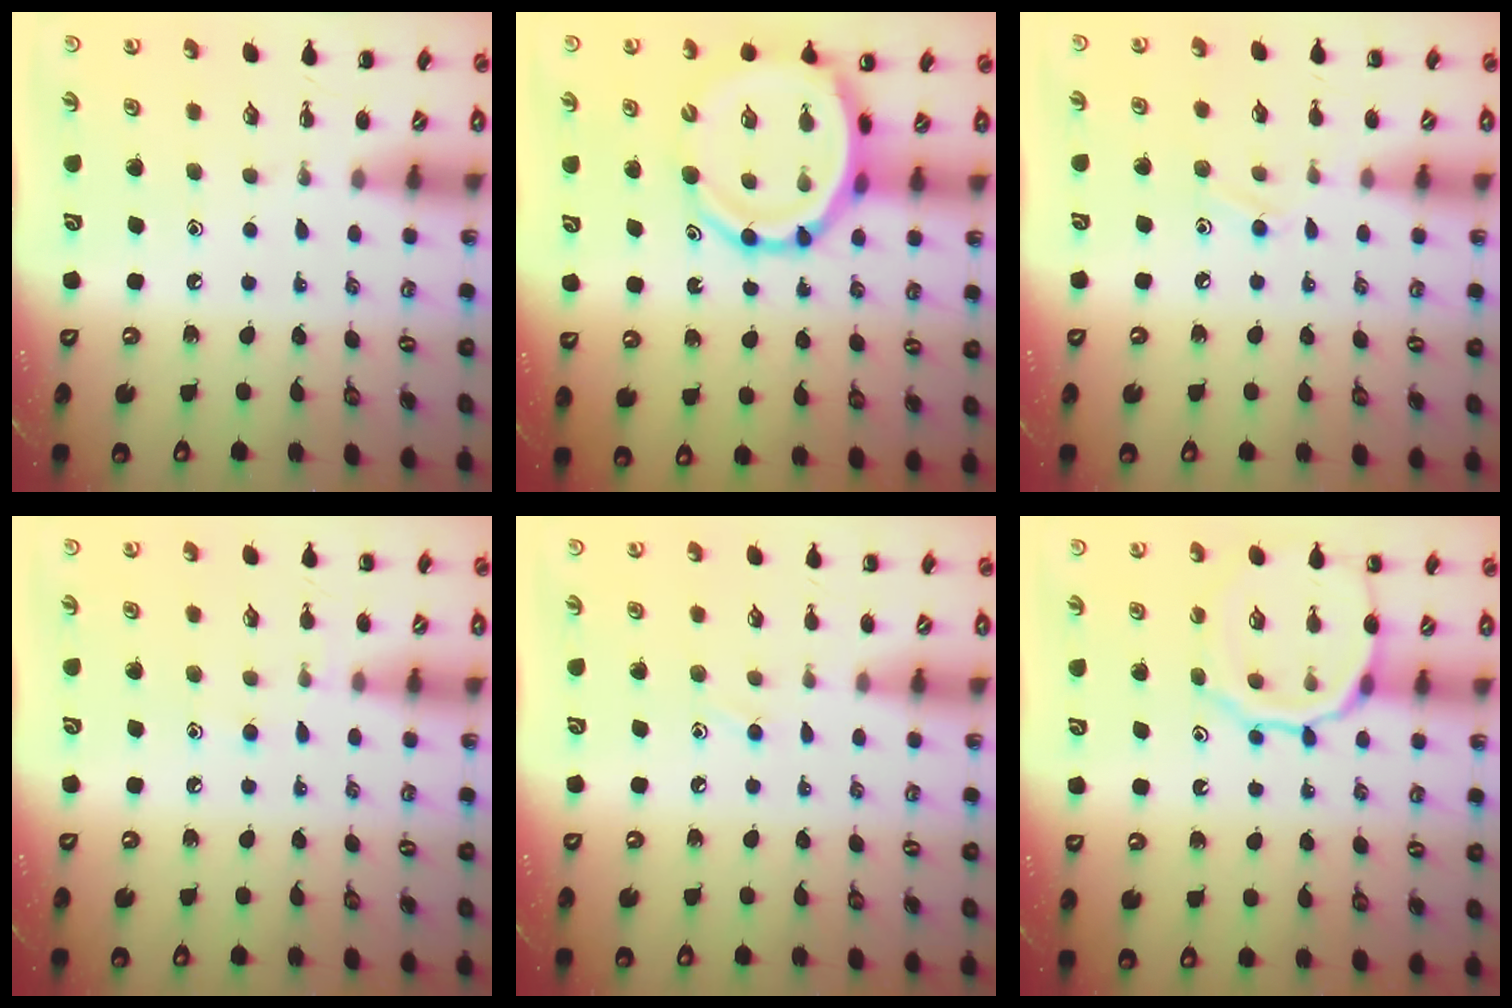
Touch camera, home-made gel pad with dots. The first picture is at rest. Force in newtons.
{"total": 14.1, "press": 13.5, "slide": 4.0}
{"total": 8.4, "press": 8.1, "slide": 2.4}
{"total": 6.0, "press": 5.6, "slide": 2.2}
{"total": 7.6, "press": 7.2, "slide": 2.6}
{"total": 12.1, "press": 12.1, "slide": 1.0}